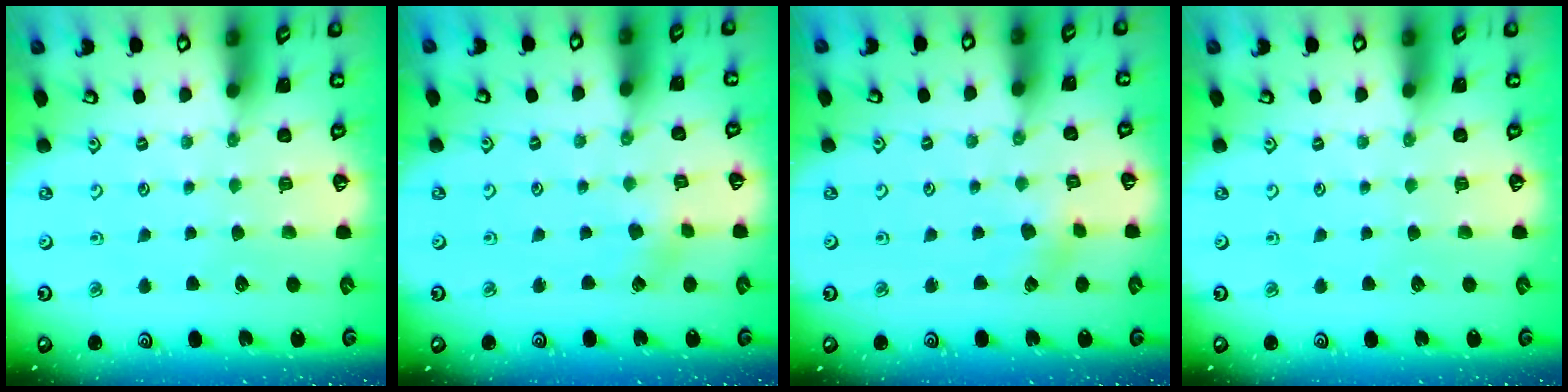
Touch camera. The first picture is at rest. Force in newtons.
{"total": 2.3, "press": 2.1, "slide": 0.7}
{"total": 2.7, "press": 2.6, "slide": 0.6}
{"total": 0.0}